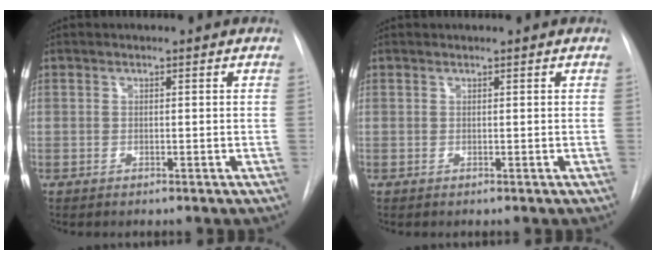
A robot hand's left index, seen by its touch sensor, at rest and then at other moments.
{"total": 0.6, "force": [-0.6, -0.1, -0.1], "torque": [0.005, -0.004, -0.007]}